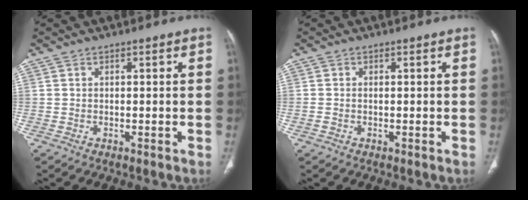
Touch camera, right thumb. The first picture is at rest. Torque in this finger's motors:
{"motor_torque": [-0.23, -0.17, -0.33, 0.18, 0.00]}